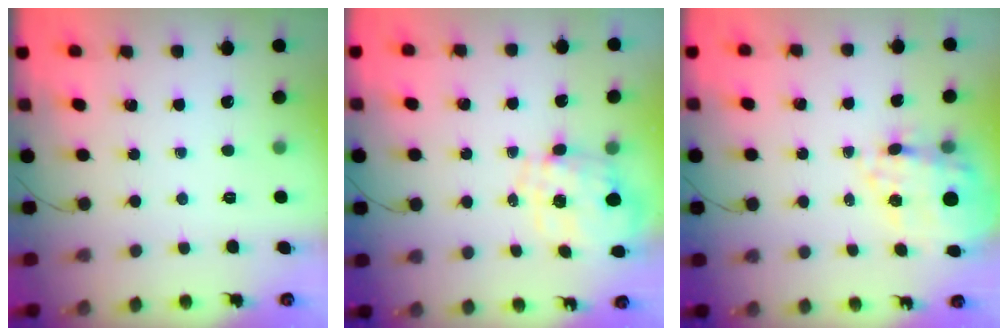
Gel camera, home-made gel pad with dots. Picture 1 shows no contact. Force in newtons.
{"total": 2.1, "press": 1.7, "slide": 1.1}
{"total": 15.5, "press": 15.2, "slide": 3.3}